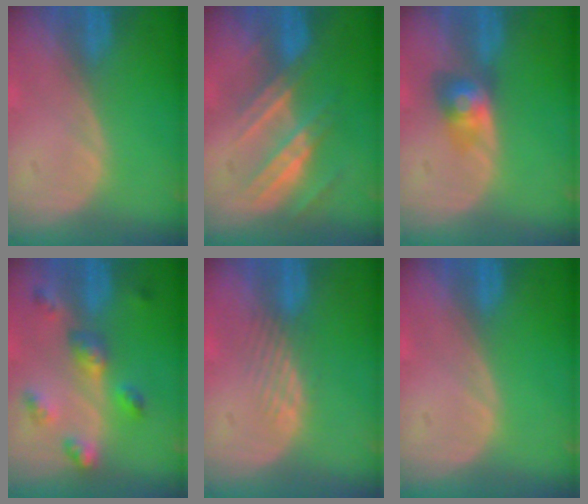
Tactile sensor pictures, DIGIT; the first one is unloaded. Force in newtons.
{"total": 7.4, "press": 6.9, "slide": 2.7}
{"total": 3.7, "press": 3.7, "slide": 0.2}
{"total": 6.1, "press": 5.7, "slide": 2.2}
{"total": 2.9, "press": 2.3, "slide": 1.8}
{"total": 0.0}